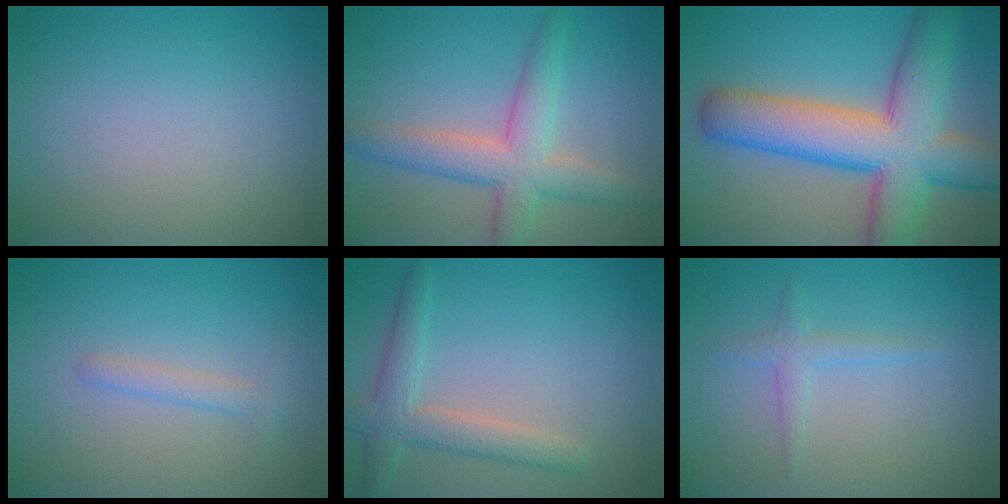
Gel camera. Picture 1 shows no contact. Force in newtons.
{"total": 5.3, "press": 5.3, "slide": 0.1}
{"total": 11.8, "press": 11.8, "slide": 0.4}
{"total": 1.8, "press": 1.8, "slide": 0.2}
{"total": 3.6, "press": 3.6, "slide": 0.1}
{"total": 1.6, "press": 1.6, "slide": 0.1}